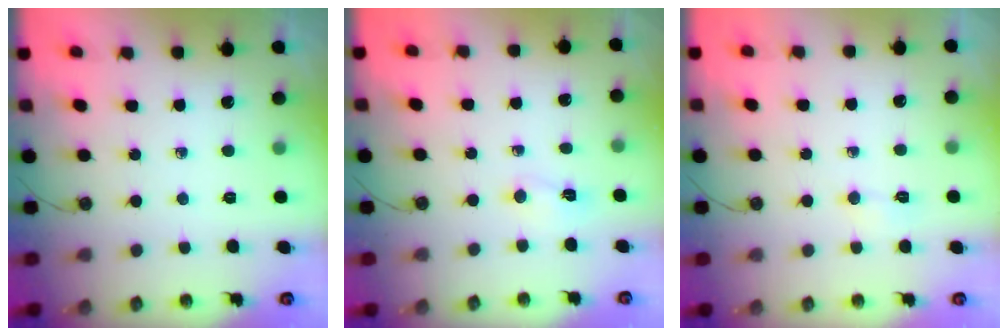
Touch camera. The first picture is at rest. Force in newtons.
{"total": 2.7, "press": 2.7, "slide": 0.5}
{"total": 2.9, "press": 2.9, "slide": 0.5}